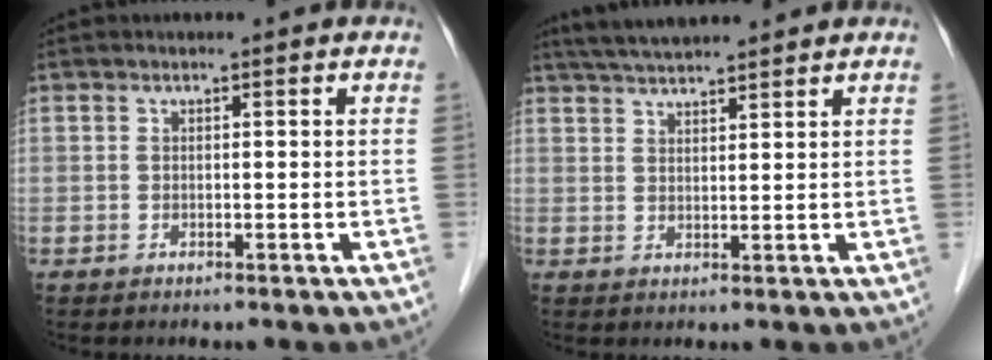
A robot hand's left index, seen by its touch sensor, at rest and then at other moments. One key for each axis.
{"total": 7.1, "fx": 6.4, "fy": 0.4, "fz": 3.0, "tx": -0.054, "ty": 0.031, "tz": 0.109}